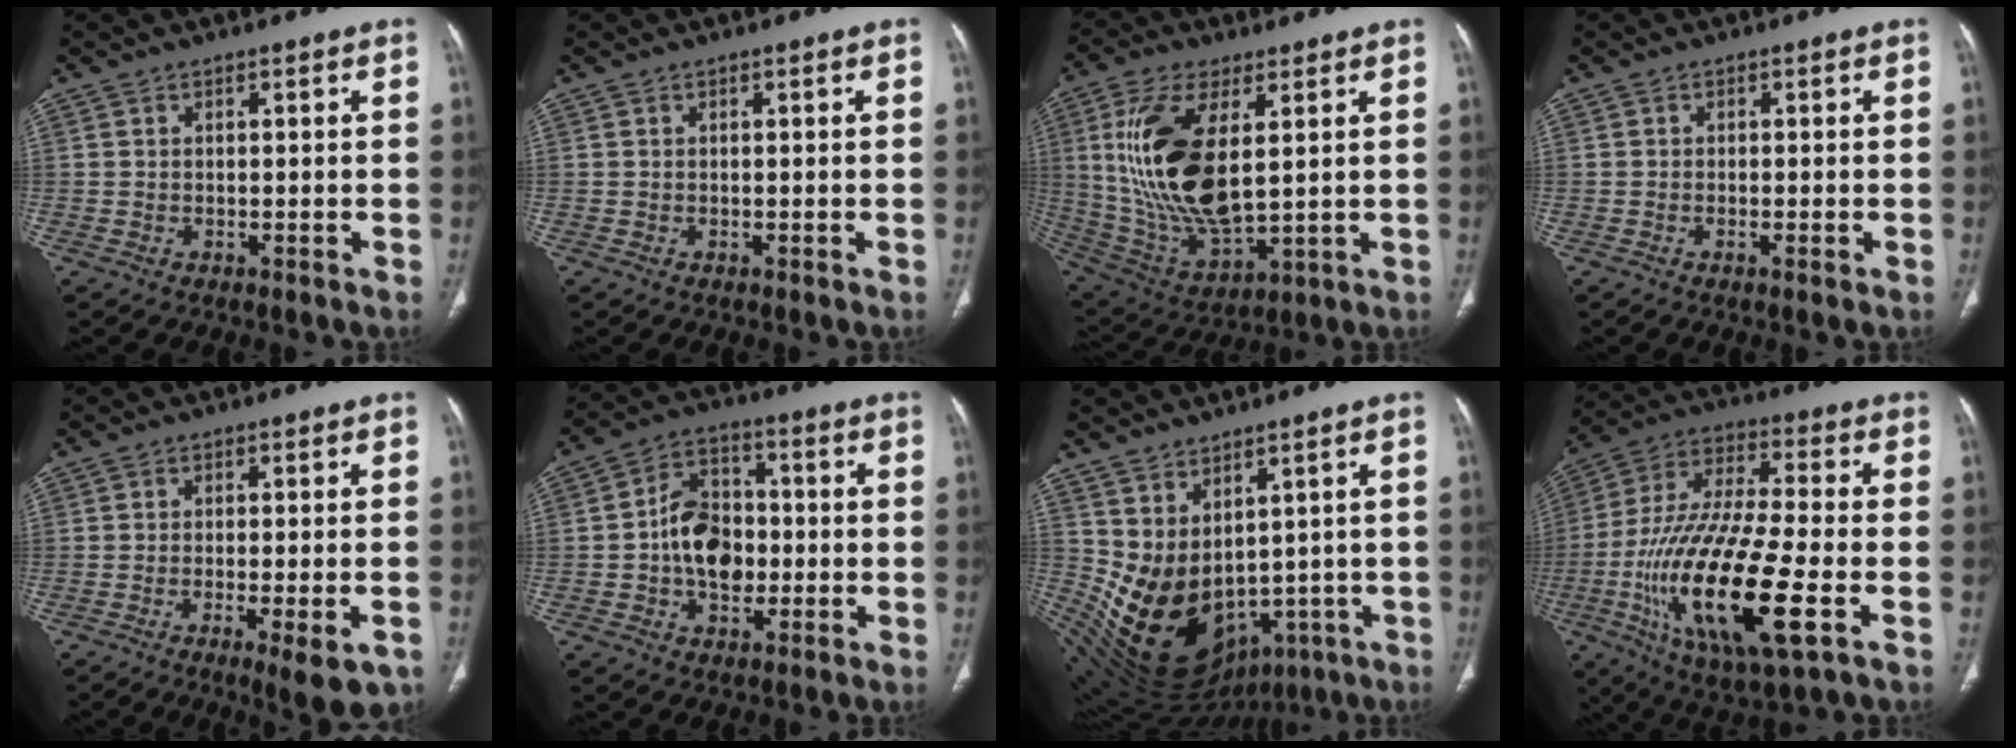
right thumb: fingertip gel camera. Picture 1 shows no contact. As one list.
[{"total": 0.0}, {"total": 20.0, "force": [3.9, 9.1, 17.3], "torque": [-0.353, -0.023, 0.086]}, {"total": 1.2, "force": [-0.5, 0.2, 1.1], "torque": [-0.024, -0.002, -0.011]}, {"total": 8.7, "force": [-4.2, 2.2, 7.2], "torque": [-0.096, -0.006, -0.059]}, {"total": 11.6, "force": [-1.4, 8.3, 7.9], "torque": [-0.103, 0.026, -0.029]}, {"total": 15.7, "force": [-0.6, 10.8, 11.4], "torque": [-0.180, -0.018, 0.037]}, {"total": 25.4, "force": [-7.1, 7.6, 23.2], "torque": [-0.491, 0.000, -0.118]}]